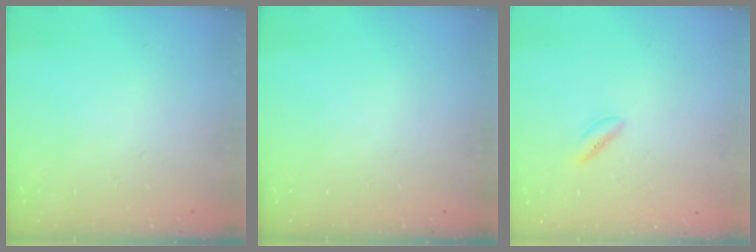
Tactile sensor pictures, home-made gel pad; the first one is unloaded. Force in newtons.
{"total": 0.0}
{"total": 2.3, "press": 2.1, "slide": 0.9}